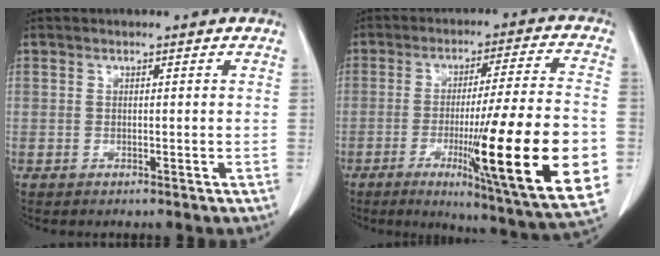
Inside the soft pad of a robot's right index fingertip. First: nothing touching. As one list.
[{"total": 23.8, "force": [-6.1, 0.1, 23.0], "torque": [-0.291, -0.040, -0.094]}]